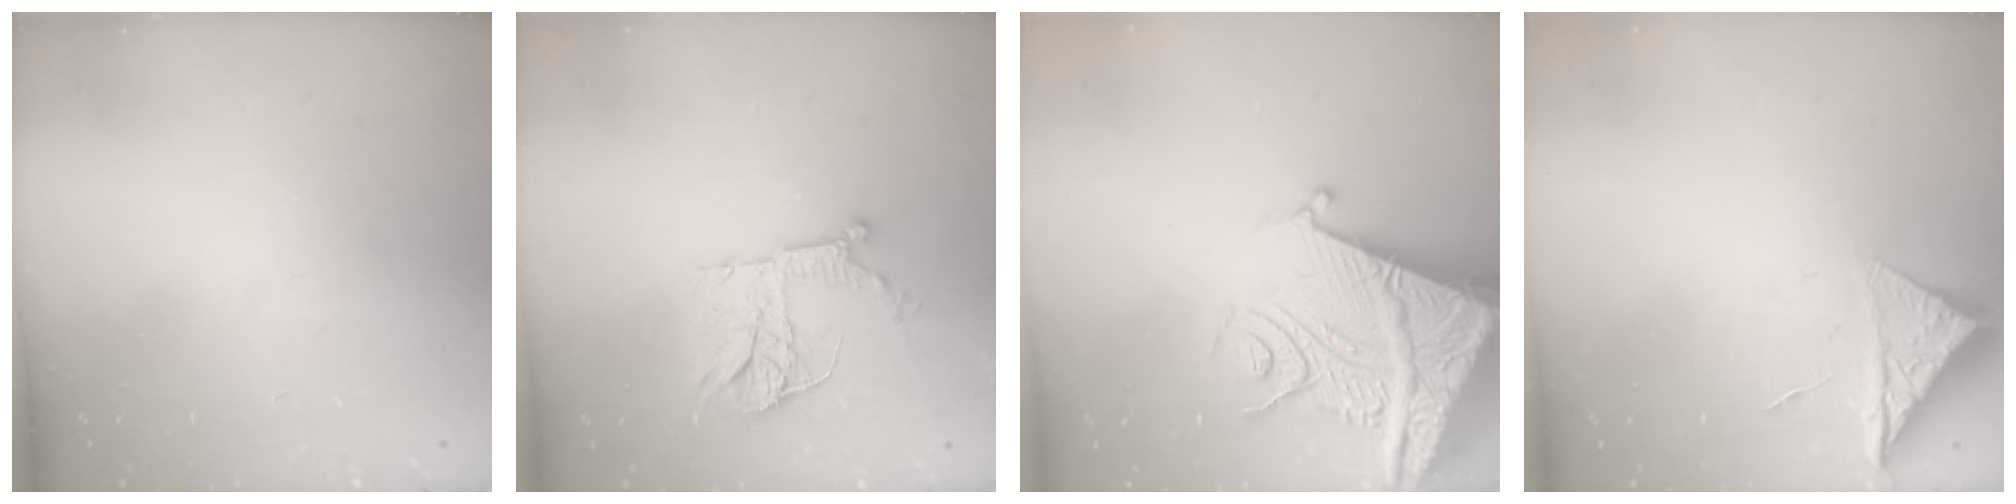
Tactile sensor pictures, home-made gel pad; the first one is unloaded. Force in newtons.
{"total": 12.2, "press": 12.1, "slide": 1.1}
{"total": 13.1, "press": 13.0, "slide": 1.6}
{"total": 6.5, "press": 6.5, "slide": 0.3}